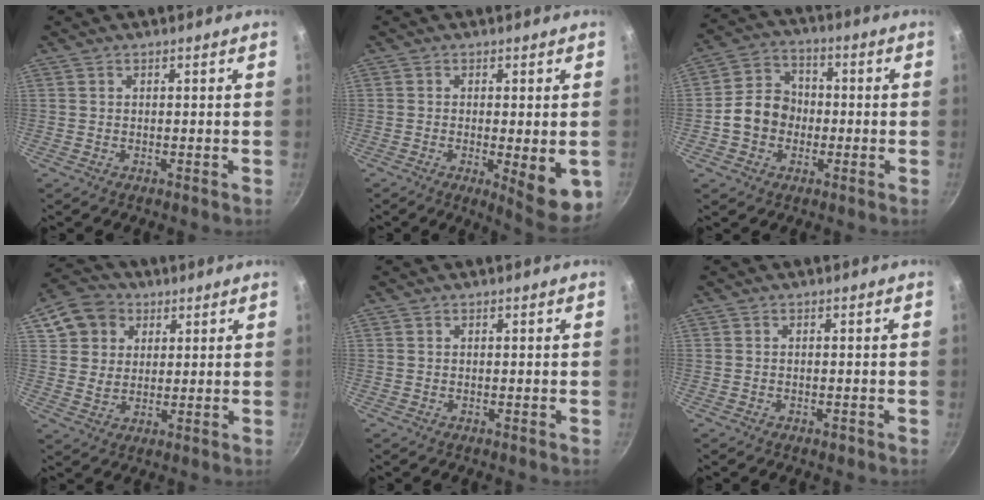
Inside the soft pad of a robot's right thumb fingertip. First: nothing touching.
{"total": 8.8, "force": [-1.8, 2.4, 8.3], "torque": [-0.103, -0.012, -0.015]}
{"total": 9.5, "force": [-1.6, 8.0, 4.8], "torque": [-0.050, 0.027, -0.042]}
{"total": 9.6, "force": [4.2, 7.9, 3.5], "torque": [-0.032, 0.002, 0.067]}
{"total": 0.0}
{"total": 1.0, "force": [-0.6, 0.5, 0.6], "torque": [-0.013, 0.003, -0.007]}